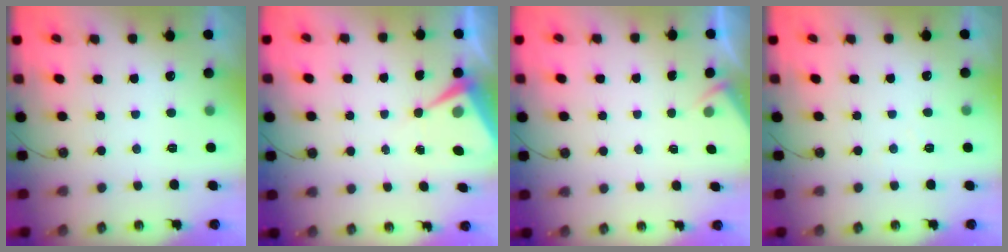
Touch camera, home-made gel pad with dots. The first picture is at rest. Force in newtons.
{"total": 7.0, "press": 7.0, "slide": 0.3}
{"total": 2.1, "press": 2.1, "slide": 0.4}
{"total": 3.0, "press": 3.0, "slide": 0.6}